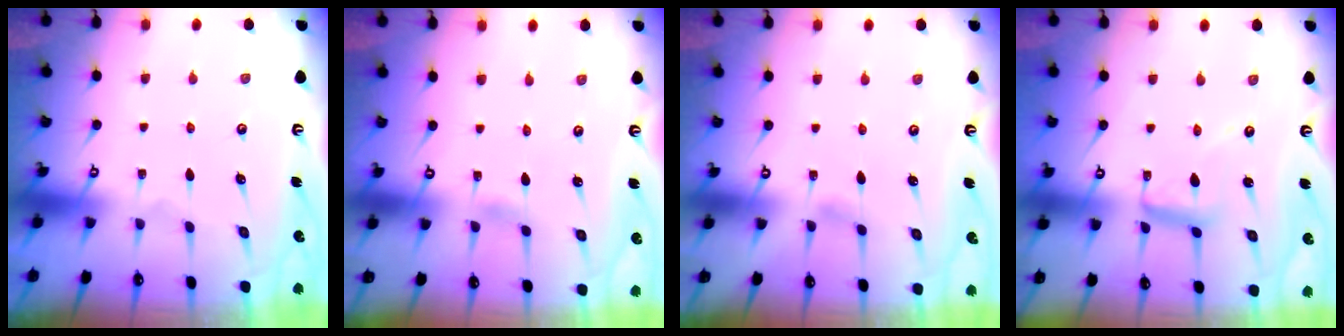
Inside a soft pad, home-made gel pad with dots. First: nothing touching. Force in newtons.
{"total": 1.6, "press": 1.6, "slide": 0.2}
{"total": 3.6, "press": 3.5, "slide": 0.4}
{"total": 9.4, "press": 9.4, "slide": 0.7}